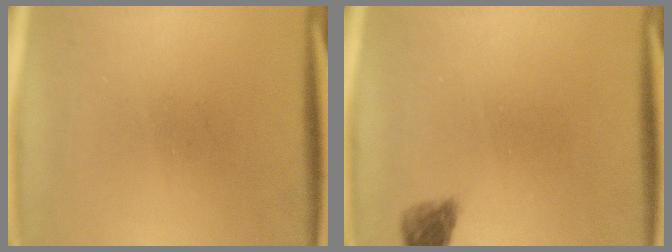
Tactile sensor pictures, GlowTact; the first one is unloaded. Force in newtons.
{"total": 2.4}